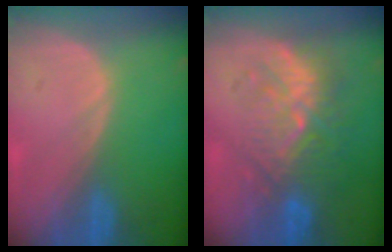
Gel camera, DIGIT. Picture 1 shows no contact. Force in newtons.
{"total": 9.2, "press": 8.8, "slide": 2.6}